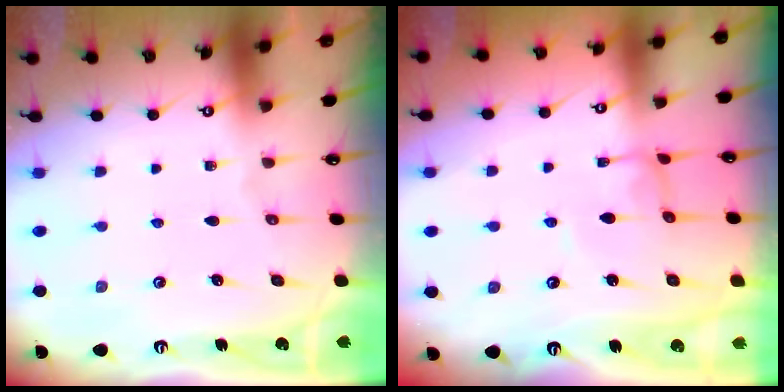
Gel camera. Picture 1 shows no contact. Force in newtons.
{"total": 1.3, "press": 1.2, "slide": 0.3}